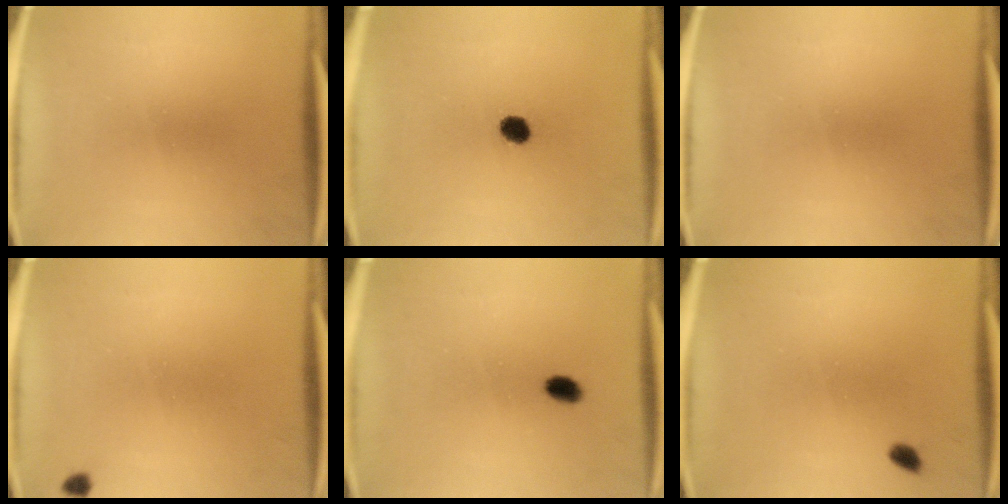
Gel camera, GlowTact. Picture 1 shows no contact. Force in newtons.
{"total": 3.9}
{"total": 0.0}
{"total": 1.0}
{"total": 2.4}
{"total": 1.3}